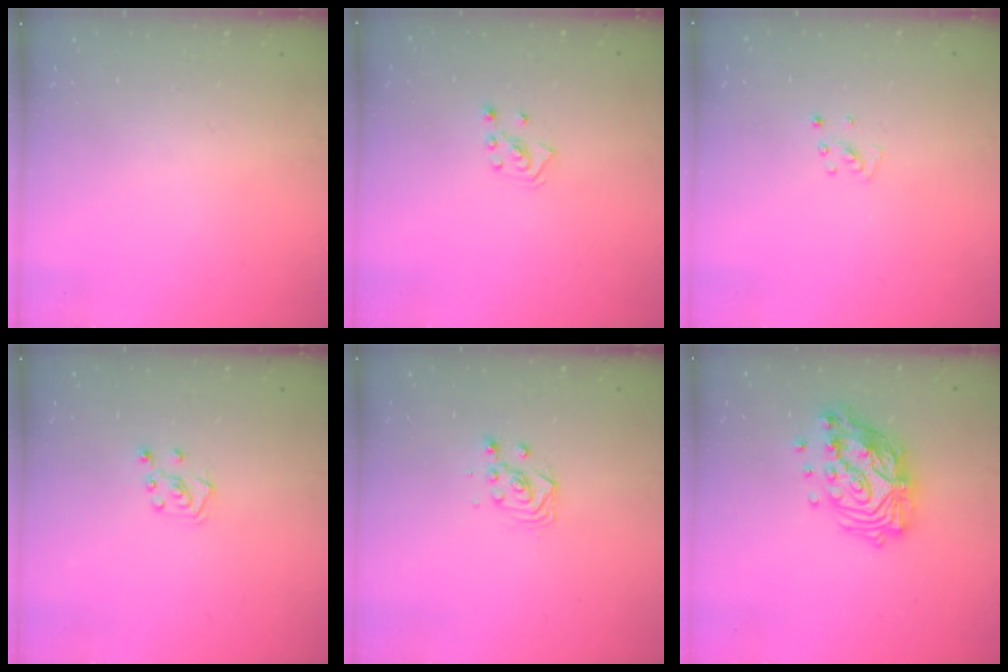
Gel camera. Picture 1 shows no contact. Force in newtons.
{"total": 2.8, "press": 2.7, "slide": 0.7}
{"total": 3.7, "press": 3.7, "slide": 0.4}
{"total": 5.1, "press": 5.1, "slide": 0.5}
{"total": 2.9, "press": 2.9, "slide": 0.1}
{"total": 15.2, "press": 15.1, "slide": 2.0}